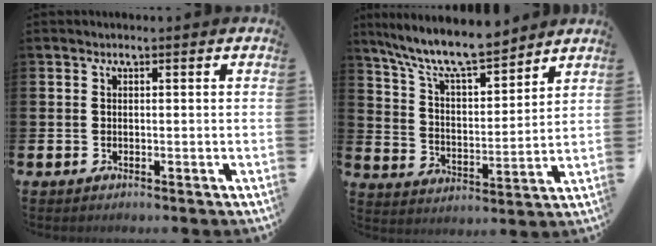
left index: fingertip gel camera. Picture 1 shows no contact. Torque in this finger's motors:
{"motor_torque": [0.51, -0.72, 0.65, 0.21]}